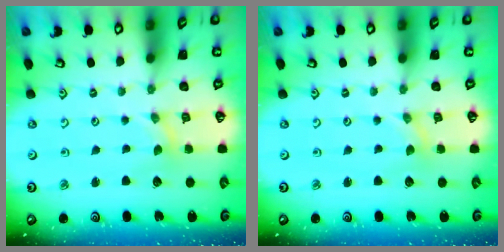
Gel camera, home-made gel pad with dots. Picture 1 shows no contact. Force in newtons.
{"total": 0.0}